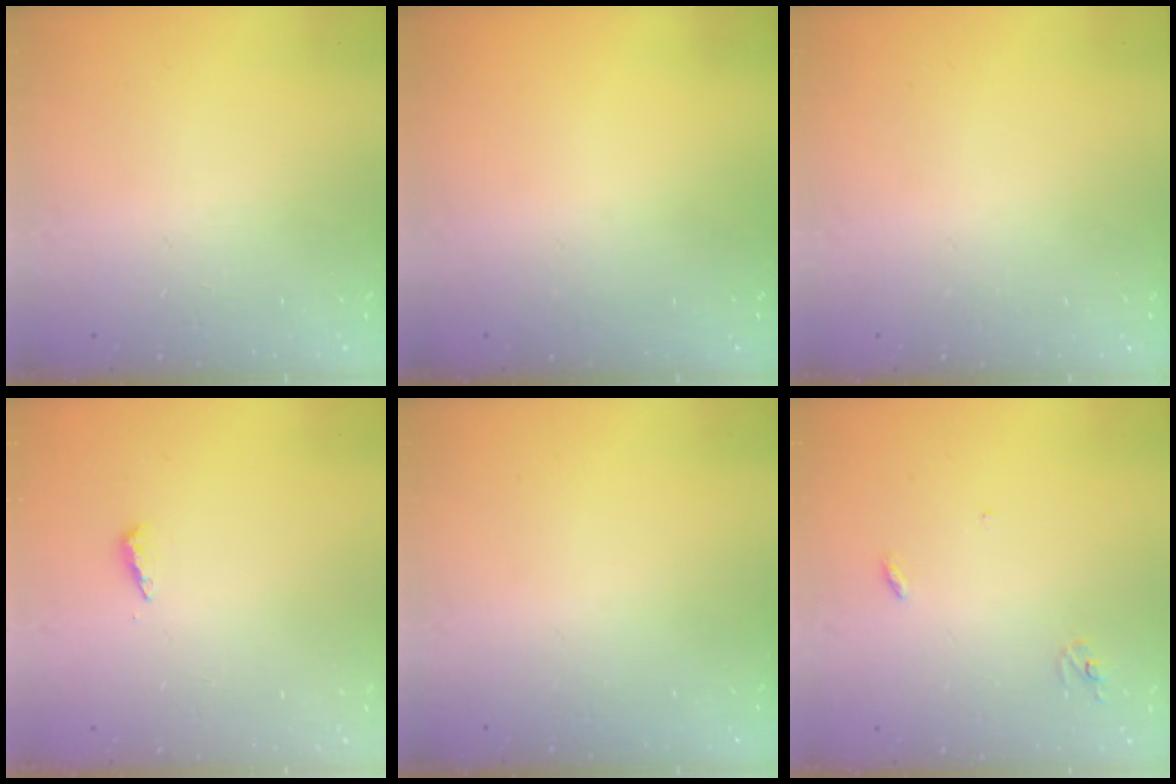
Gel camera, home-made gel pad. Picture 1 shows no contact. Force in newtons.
{"total": 0.0}
{"total": 0.0}
{"total": 3.6, "press": 3.6, "slide": 0.4}
{"total": 0.0}
{"total": 2.9, "press": 2.9, "slide": 0.2}